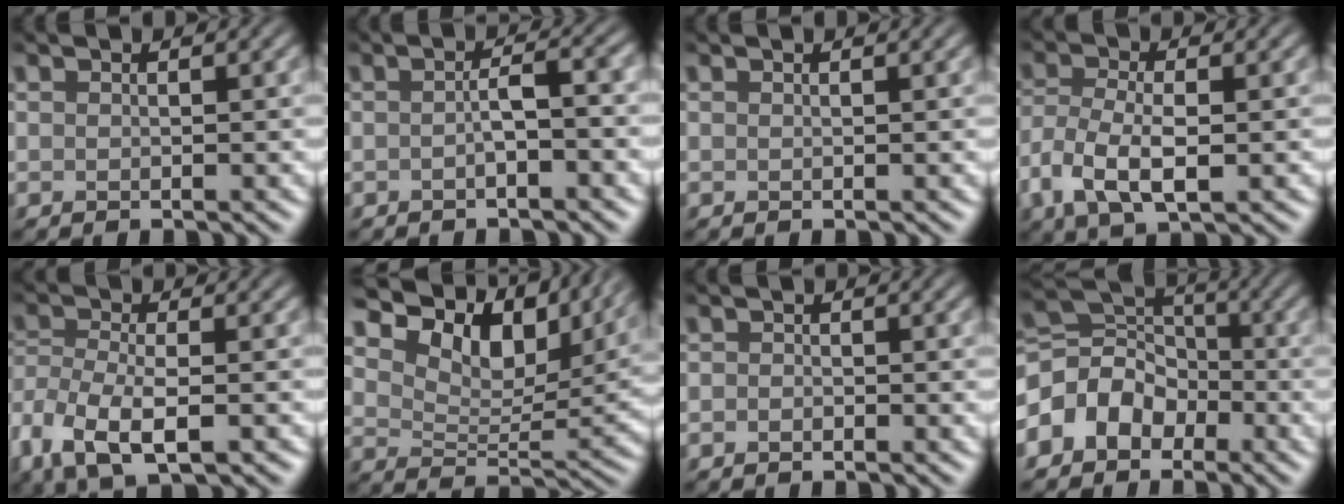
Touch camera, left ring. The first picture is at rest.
{"total": 1.9, "force": [-0.5, 0.4, 1.8], "torque": [-0.033, 0.005, -0.012]}
{"total": 0.5, "force": [0.4, 0.1, 0.3], "torque": [-0.002, 0.004, 0.006]}
{"total": 5.3, "force": [-1.7, 2.6, 4.3], "torque": [-0.096, -0.006, -0.034]}
{"total": 7.9, "force": [-4.1, 3.7, 5.6], "torque": [-0.108, -0.011, -0.073]}
{"total": 12.0, "force": [8.3, 5.7, 6.6], "torque": [-0.122, 0.008, 0.139]}
{"total": 0.7, "force": [-0.5, 0.5, 0.2], "torque": [-0.002, -0.002, -0.010]}
{"total": 4.8, "force": [-2.4, 3.8, 1.8], "torque": [-0.027, 0.008, -0.061]}